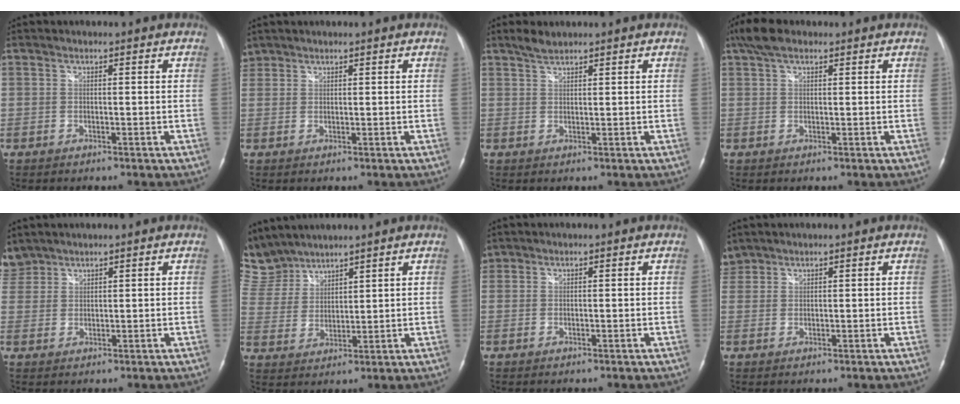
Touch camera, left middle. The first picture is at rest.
{"total": 2.6, "force": [2.1, 1.6, 0.0], "torque": [-0.004, 0.014, 0.041]}
{"total": 2.2, "force": [2.0, 0.4, 0.8], "torque": [-0.019, 0.007, 0.040]}
{"total": 4.2, "force": [2.9, 1.9, 2.5], "torque": [-0.057, 0.026, 0.057]}
{"total": 4.6, "force": [4.1, 2.0, -0.1], "torque": [-0.003, 0.015, 0.091]}
{"total": 10.2, "force": [9.7, 3.0, 1.1], "torque": [-0.046, 0.019, 0.213]}
{"total": 1.8, "force": [1.3, 1.2, 0.0], "torque": [0.001, 0.012, 0.025]}
{"total": 3.3, "force": [2.9, 1.5, -0.2], "torque": [-0.001, 0.015, 0.061]}